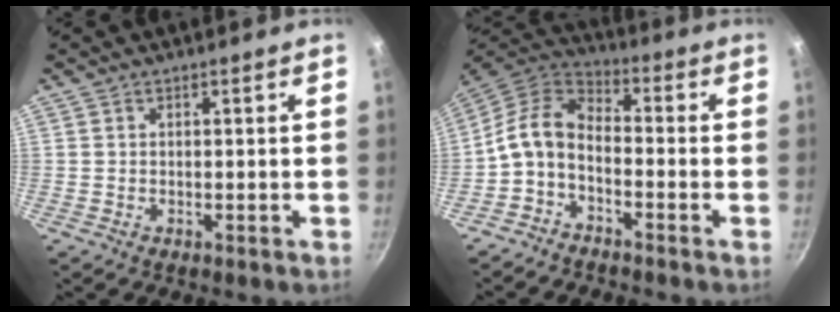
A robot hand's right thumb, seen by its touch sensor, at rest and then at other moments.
{"total": 9.4, "force": [-3.1, 5.8, 6.8], "torque": [-0.142, 0.056, -0.072]}